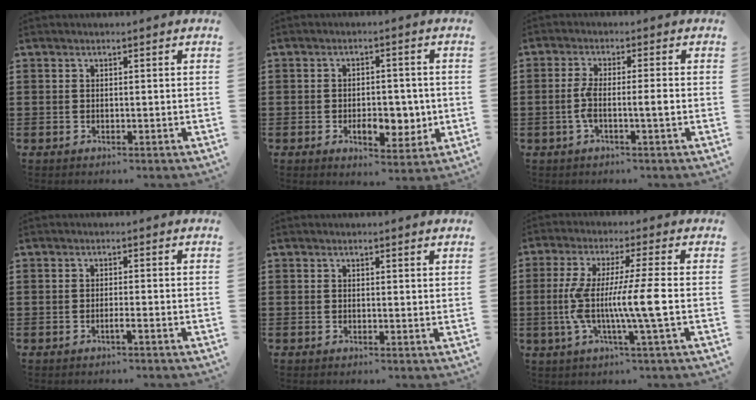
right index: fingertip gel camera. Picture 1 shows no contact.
{"total": 6.4, "force": [-1.4, 3.6, 5.1], "torque": [-0.065, -0.003, -0.026]}
{"total": 4.6, "force": [-1.0, 0.5, 4.4], "torque": [-0.102, -0.009, -0.028]}
{"total": 1.2, "force": [-0.7, -0.1, 1.0], "torque": [-0.016, -0.004, -0.012]}
{"total": 0.6, "force": [0.5, 0.2, 0.2], "torque": [-0.005, 0.001, 0.010]}
{"total": 10.3, "force": [-1.5, 0.0, 10.2], "torque": [-0.215, -0.018, -0.040]}